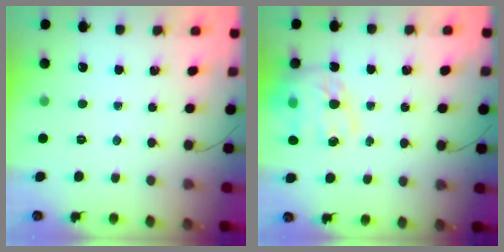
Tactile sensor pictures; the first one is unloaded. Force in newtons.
{"total": 17.8, "press": 17.4, "slide": 4.0}